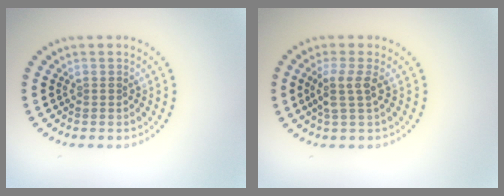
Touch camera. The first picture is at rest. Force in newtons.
{"total": 2.2, "press": 1.7, "slide": 1.4}